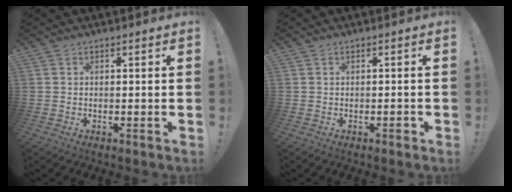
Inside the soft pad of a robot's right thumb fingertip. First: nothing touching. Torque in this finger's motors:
{"motor_torque": [0.69, -0.06, 0.05, 0.07, 0.00]}